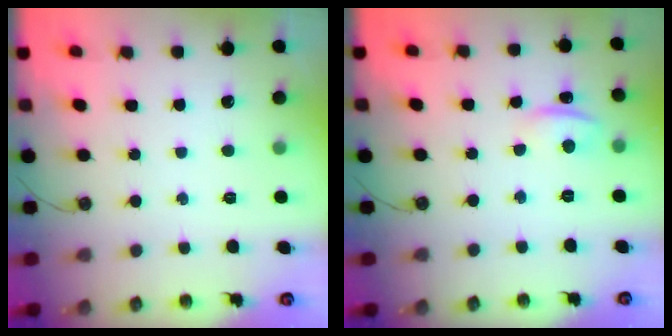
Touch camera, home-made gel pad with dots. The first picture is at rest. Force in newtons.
{"total": 1.5, "press": 1.3, "slide": 0.7}